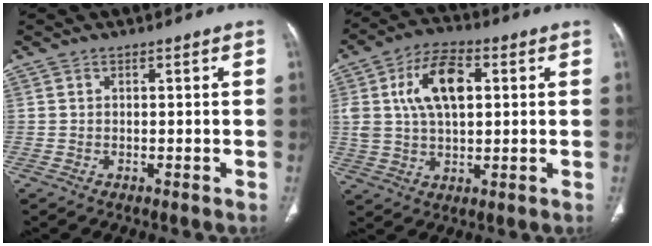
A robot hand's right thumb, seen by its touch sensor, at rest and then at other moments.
{"total": 12.1, "force": [2.9, 6.7, 9.6], "torque": [-0.168, 0.008, 0.051]}